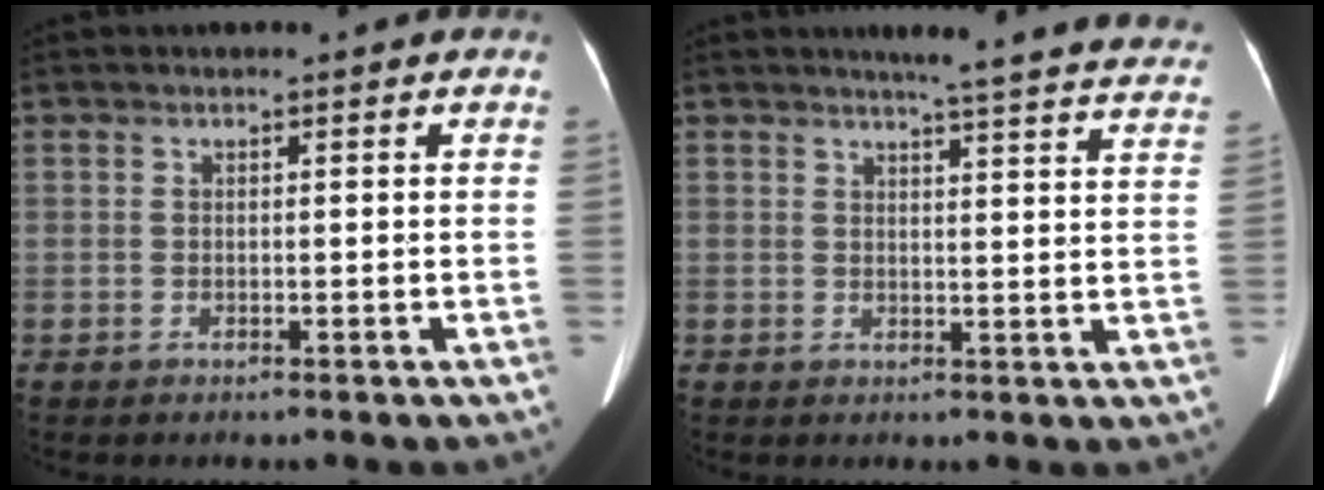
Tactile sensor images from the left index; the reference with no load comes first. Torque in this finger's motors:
{"motor_torque": [-1.23, 0.10, -0.70, -0.12]}